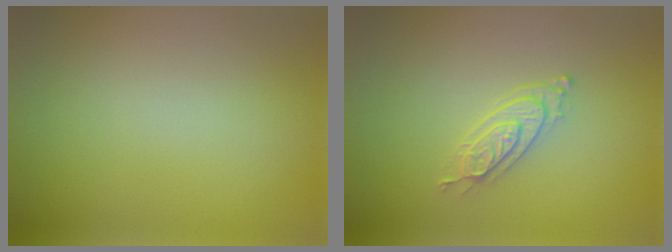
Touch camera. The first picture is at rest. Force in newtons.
{"total": 2.3, "press": 2.0, "slide": 1.1}